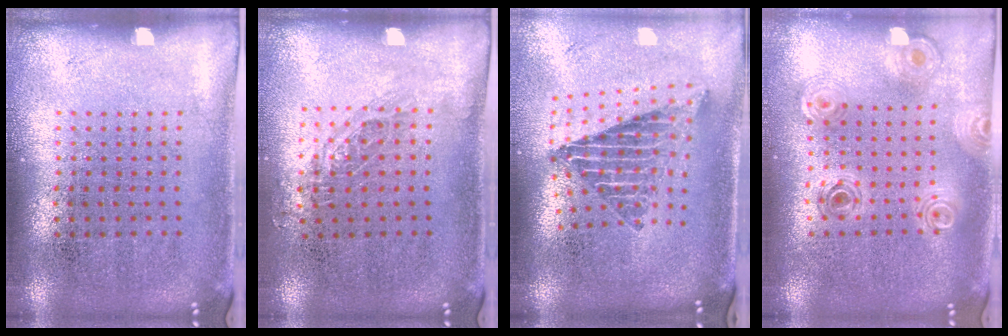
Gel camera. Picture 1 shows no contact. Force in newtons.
{"total": 0.8, "press": 0.8, "slide": 0.1}
{"total": 2.3, "press": 1.6, "slide": 1.7}
{"total": 0.8, "press": 0.8, "slide": 0.1}